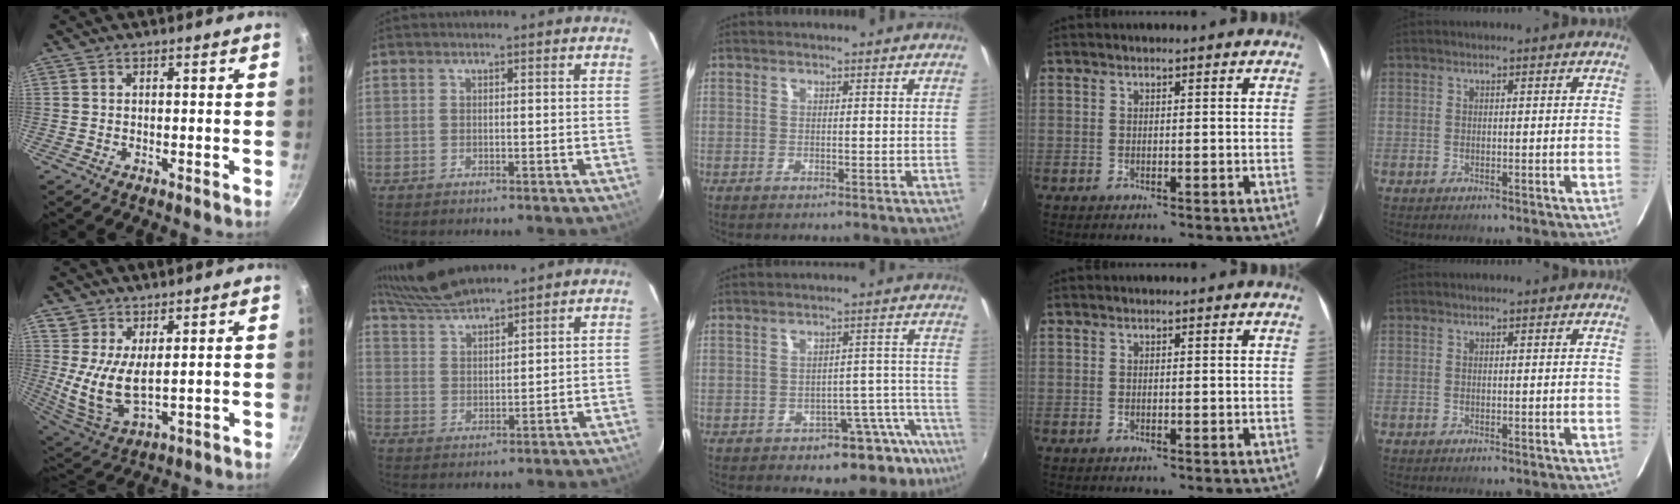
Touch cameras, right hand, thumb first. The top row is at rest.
{"thumb": {"total": 8.8, "force": [2.3, 4.9, 7.0], "torque": [-0.135, -0.031, 0.053]}, "index": {"total": 8.3, "force": [7.7, 0.2, 2.9], "torque": [-0.067, 0.011, 0.149]}, "middle": {"total": 10.7, "force": [-8.4, 4.8, 4.6], "torque": [-0.038, 0.025, -0.099]}}